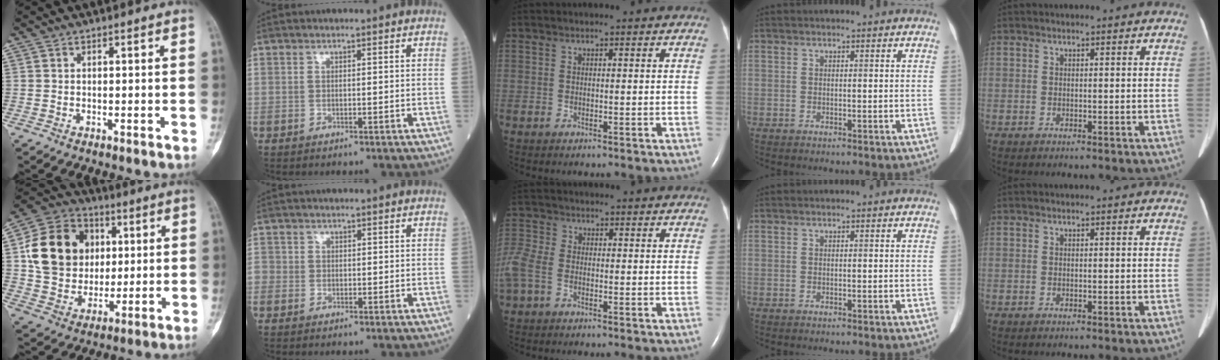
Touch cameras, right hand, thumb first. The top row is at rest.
{"thumb": {"total": 18.2, "force": [3.5, 15.2, 9.4], "torque": [-0.146, 0.010, 0.067]}, "index": {"total": 2.3, "force": [-0.4, 2.1, 0.9], "torque": [-0.021, 0.010, -0.010]}, "middle": {"total": 7.4, "force": [-2.1, 5.1, 4.9], "torque": [-0.155, 0.009, -0.042]}}